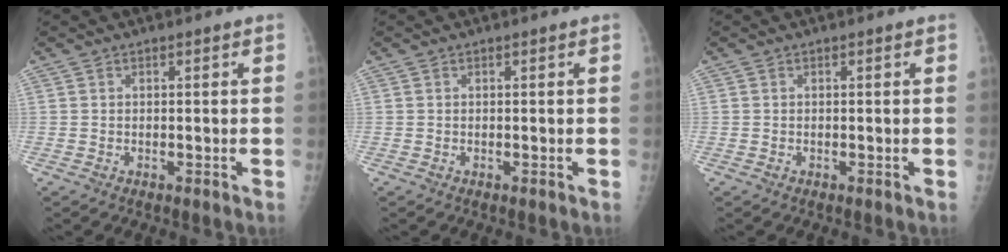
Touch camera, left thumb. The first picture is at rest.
{"total": 0.0}
{"total": 0.0}